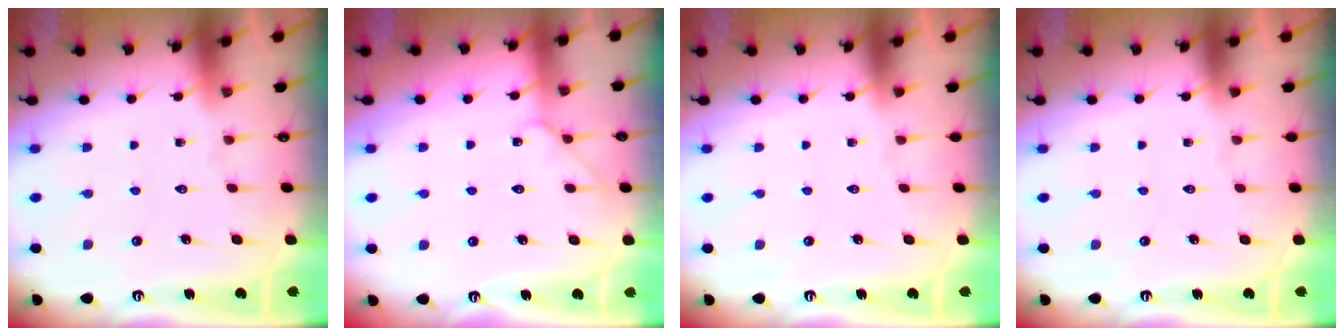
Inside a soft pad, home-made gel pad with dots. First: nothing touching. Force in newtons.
{"total": 4.1, "press": 4.1, "slide": 0.6}
{"total": 0.0}
{"total": 0.0}